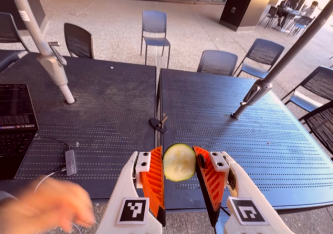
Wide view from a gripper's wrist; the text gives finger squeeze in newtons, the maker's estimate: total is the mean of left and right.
{"total": 8.0, "left": 7.9, "right": 8.0}